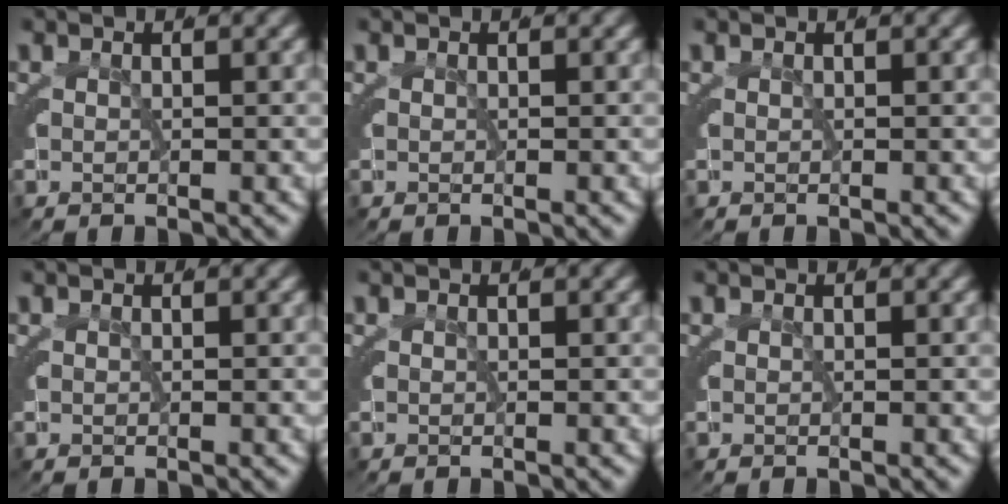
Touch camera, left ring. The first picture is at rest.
{"total": 0.0}
{"total": 0.0}
{"total": 0.0}
{"total": 0.0}
{"total": 0.0}